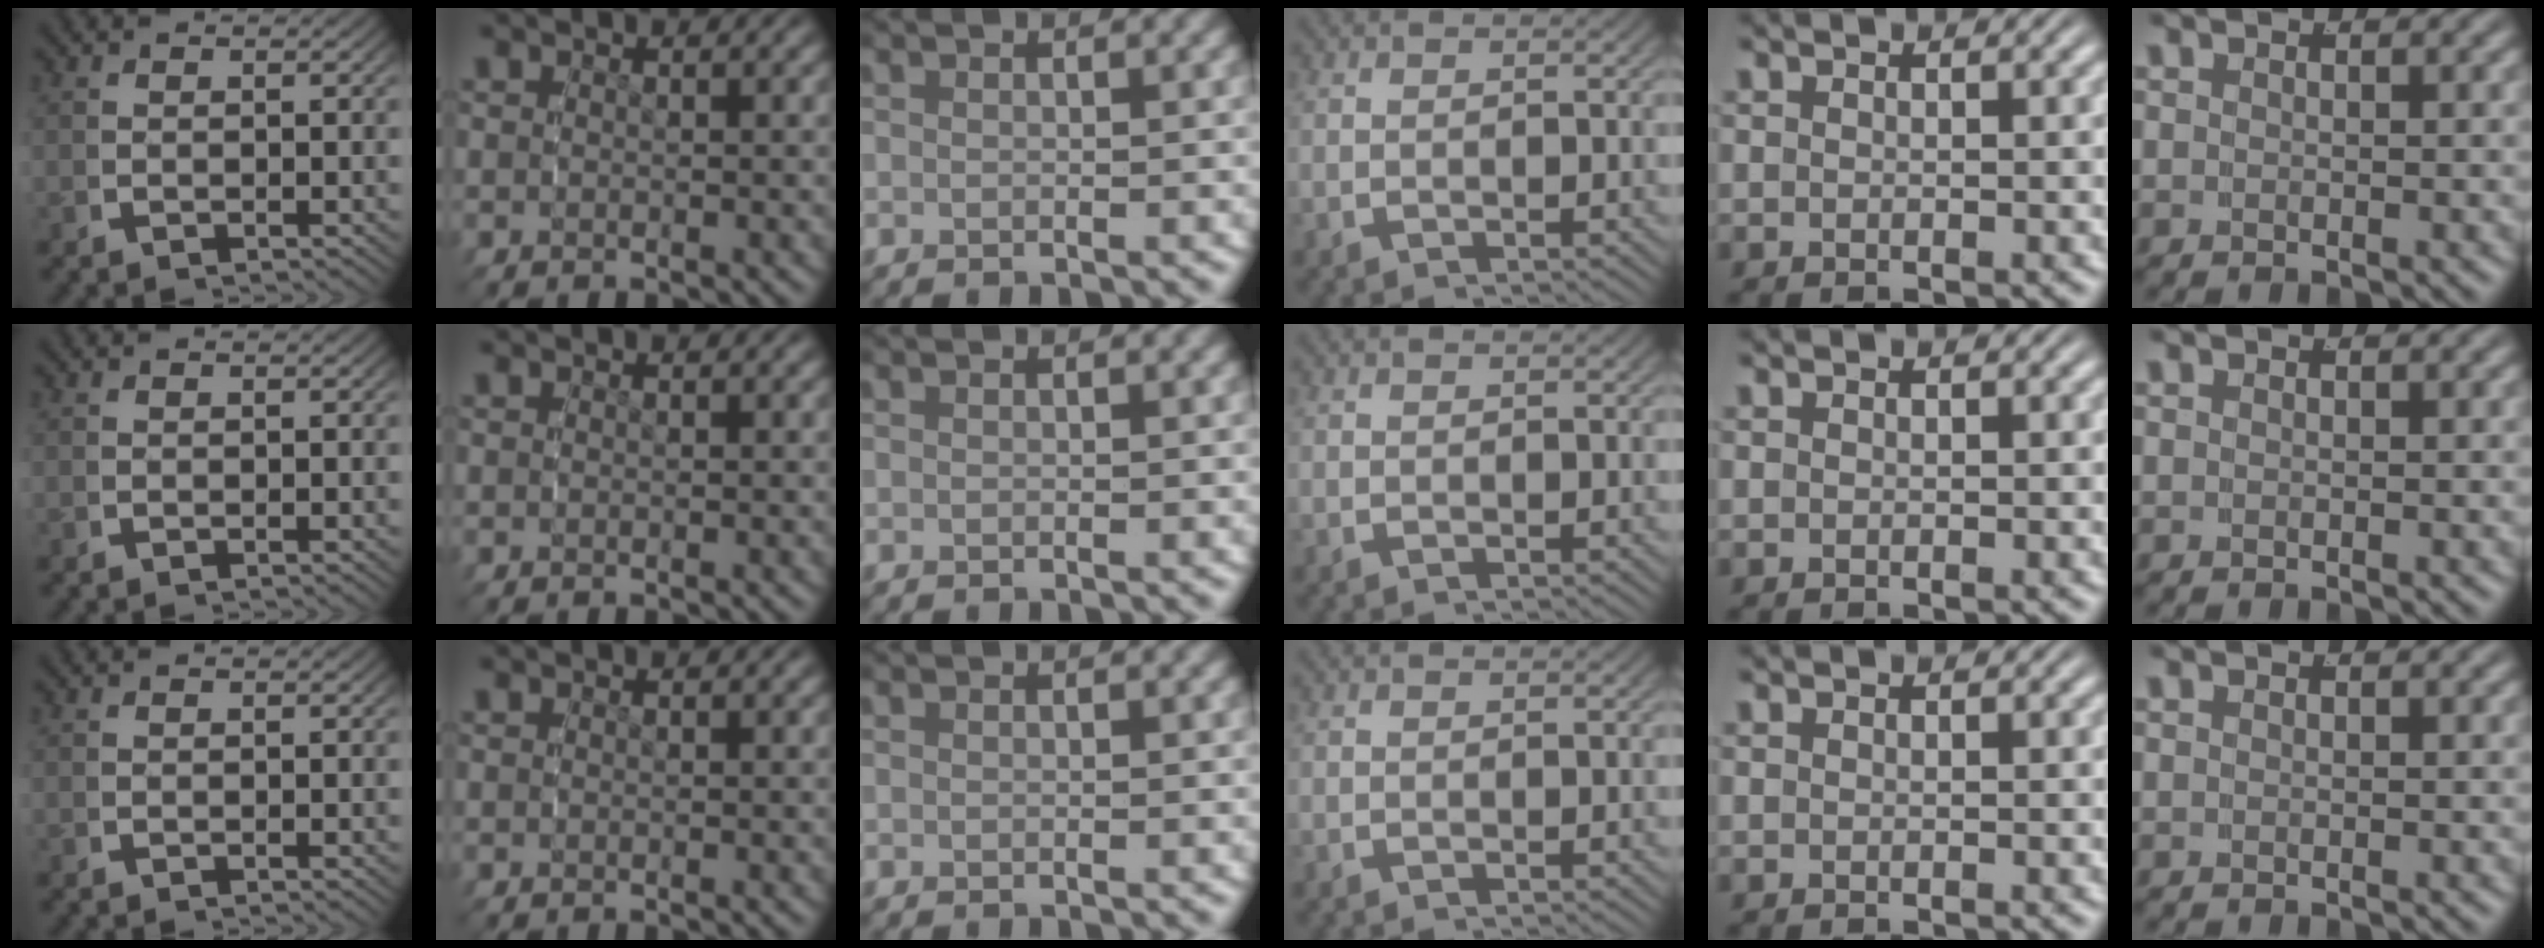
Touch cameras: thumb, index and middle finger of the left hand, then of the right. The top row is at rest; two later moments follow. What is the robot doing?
{"motion": "reach", "object": "paper plate"}